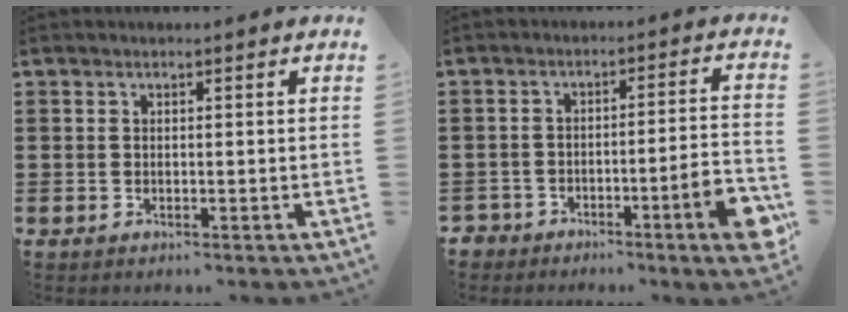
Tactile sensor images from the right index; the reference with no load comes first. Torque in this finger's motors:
{"motor_torque": [1.02, -0.40, 0.16, 0.09]}